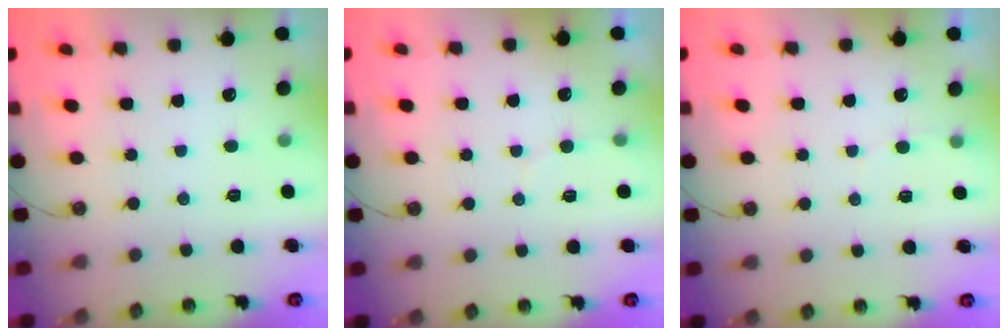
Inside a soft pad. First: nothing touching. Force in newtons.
{"total": 2.5, "press": 2.5, "slide": 0.1}
{"total": 2.8, "press": 2.8, "slide": 0.2}